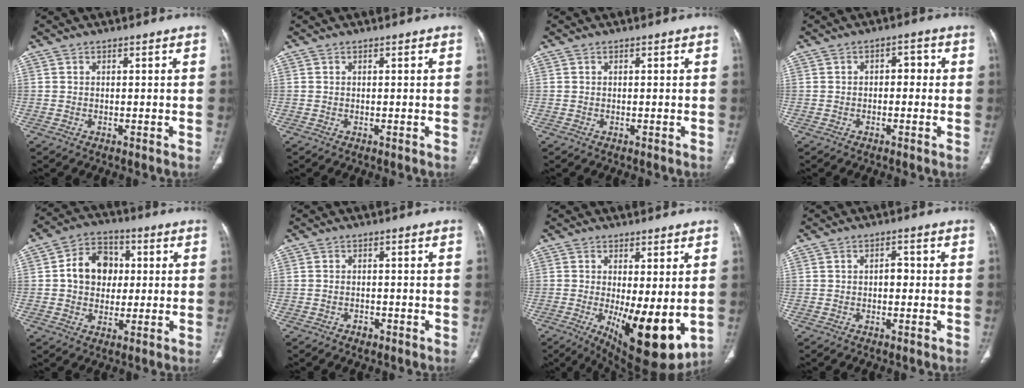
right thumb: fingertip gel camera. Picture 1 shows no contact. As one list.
[{"total": 0.0}, {"total": 0.0}, {"total": 3.1, "force": [0.0, 2.0, 2.4], "torque": [-0.016, 0.013, -0.009]}, {"total": 8.7, "force": [1.0, 6.9, 5.1], "torque": [-0.053, 0.011, 0.010]}, {"total": 1.4, "force": [-0.8, 1.0, 0.5], "torque": [-0.009, 0.007, -0.011]}, {"total": 13.5, "force": [-2.1, 4.6, 12.5], "torque": [-0.183, -0.032, -0.016]}, {"total": 2.1, "force": [-0.2, 1.4, 1.5], "torque": [-0.014, 0.007, -0.007]}]